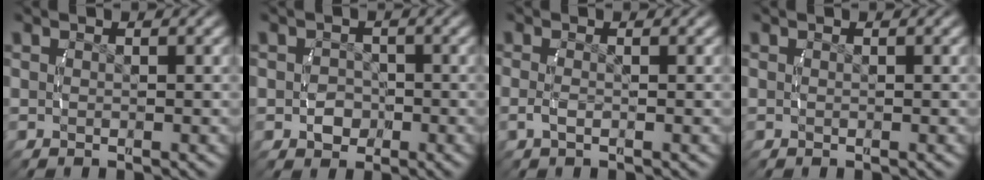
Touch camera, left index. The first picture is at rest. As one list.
[{"total": 1.9, "force": [-0.8, 1.6, 0.5], "torque": [0.002, -0.008, -0.011]}, {"total": 1.1, "force": [-0.6, -0.1, 1.0], "torque": [-0.029, -0.010, -0.005]}, {"total": 0.0}]